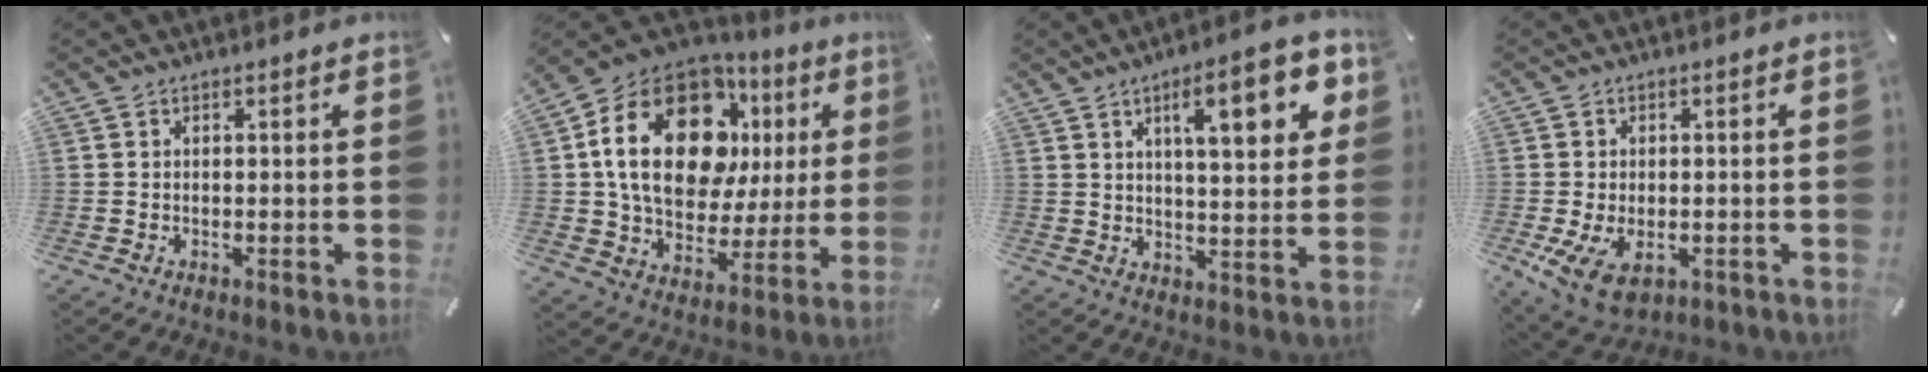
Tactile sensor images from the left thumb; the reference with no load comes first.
{"total": 24.0, "force": [8.7, 15.2, 16.3], "torque": [-0.286, -0.032, 0.148]}
{"total": 14.3, "force": [6.4, 4.7, 12.0], "torque": [-0.164, -0.019, 0.094]}
{"total": 6.7, "force": [-1.6, 4.5, 4.7], "torque": [-0.103, -0.003, -0.026]}